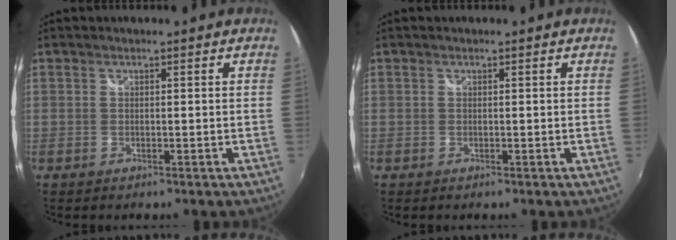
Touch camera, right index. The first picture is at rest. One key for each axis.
{"total": 0.0}